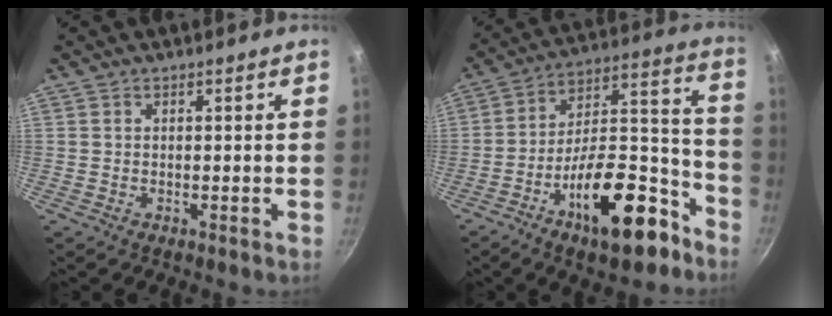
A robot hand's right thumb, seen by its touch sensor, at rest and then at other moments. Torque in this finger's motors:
{"motor_torque": [0.25, 0.54, 1.52, -1.24, 0.32]}